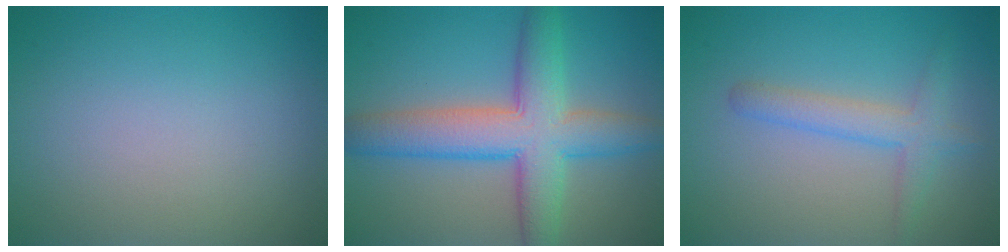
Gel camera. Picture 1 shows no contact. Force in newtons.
{"total": 7.9, "press": 7.9, "slide": 0.2}
{"total": 2.8, "press": 2.8, "slide": 0.2}